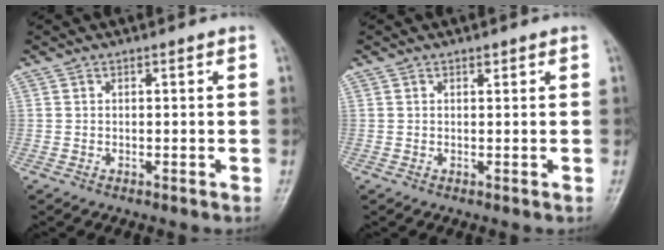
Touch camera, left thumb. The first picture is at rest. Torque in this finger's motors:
{"motor_torque": [0.14, -0.01, 0.29, -0.26, 0.01]}